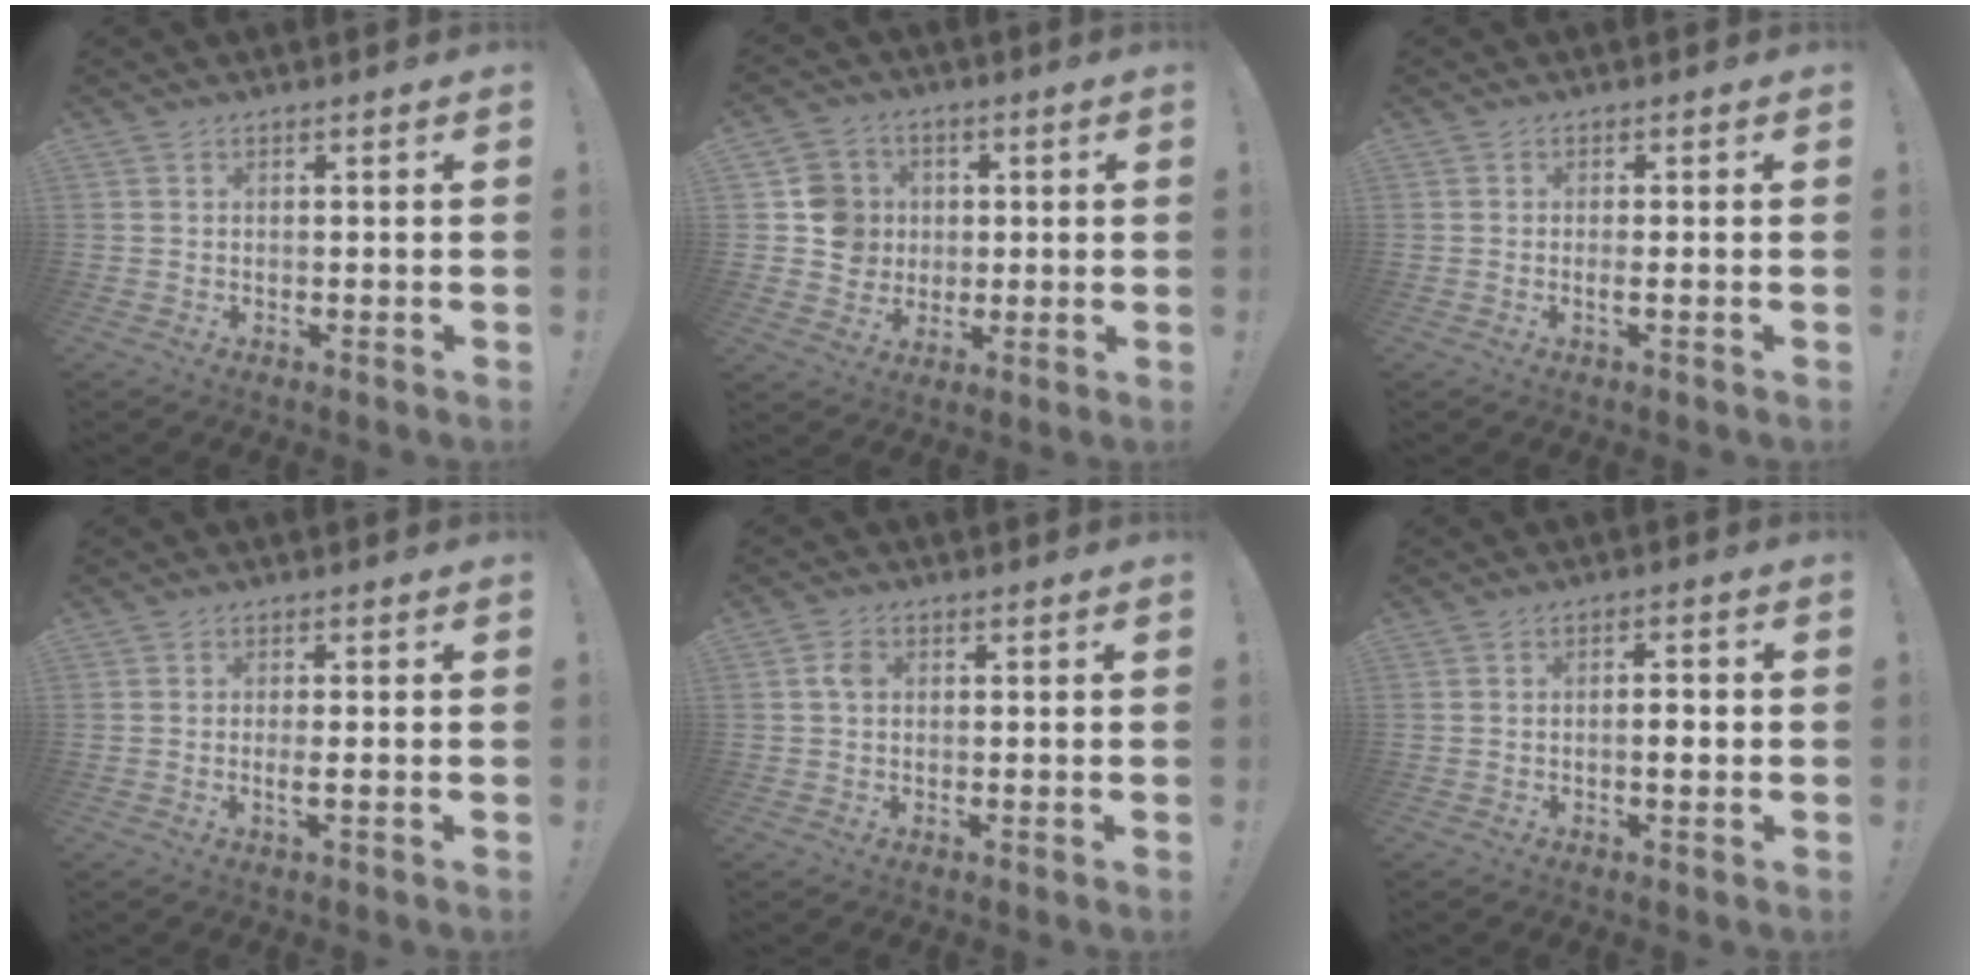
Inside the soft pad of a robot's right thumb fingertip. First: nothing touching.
{"total": 10.6, "force": [1.1, 10.2, 2.9], "torque": [-0.034, 0.003, 0.029]}
{"total": 1.5, "force": [-0.2, -0.3, 1.5], "torque": [-0.018, -0.007, -0.006]}
{"total": 2.2, "force": [-0.3, -0.1, 2.2], "torque": [-0.030, -0.008, -0.007]}
{"total": 2.7, "force": [0.4, 1.9, 1.9], "torque": [-0.039, 0.008, 0.006]}
{"total": 3.4, "force": [-0.7, 0.9, 3.2], "torque": [-0.040, -0.001, -0.017]}